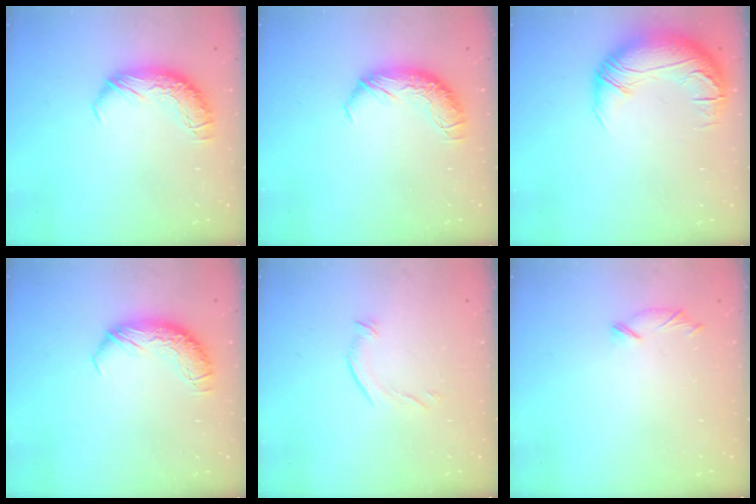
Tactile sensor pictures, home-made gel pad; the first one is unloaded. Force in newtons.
{"total": 0.0}
{"total": 3.2, "press": 0.6, "slide": 3.2}
{"total": 0.0}
{"total": 5.5, "press": 5.3, "slide": 1.4}
{"total": 5.4, "press": 5.3, "slide": 1.1}